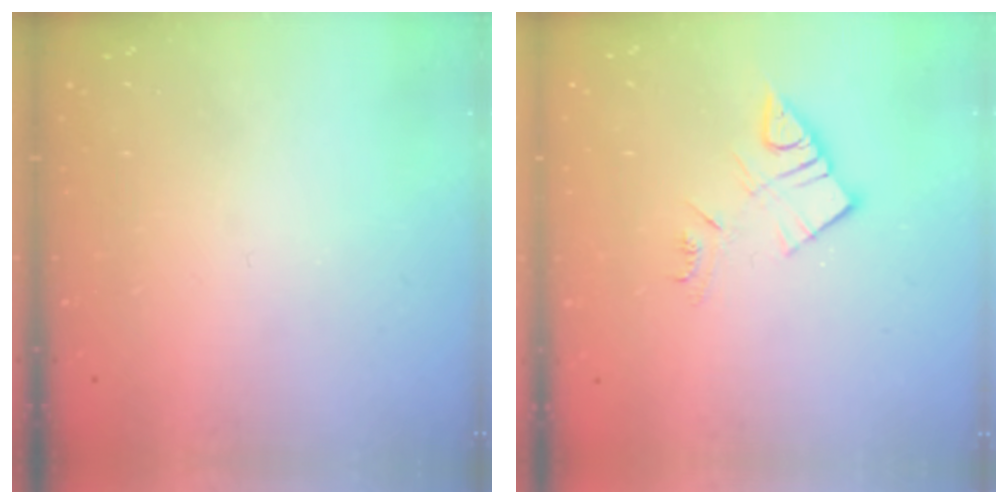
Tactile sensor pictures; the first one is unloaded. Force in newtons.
{"total": 8.9, "press": 8.9, "slide": 0.5}